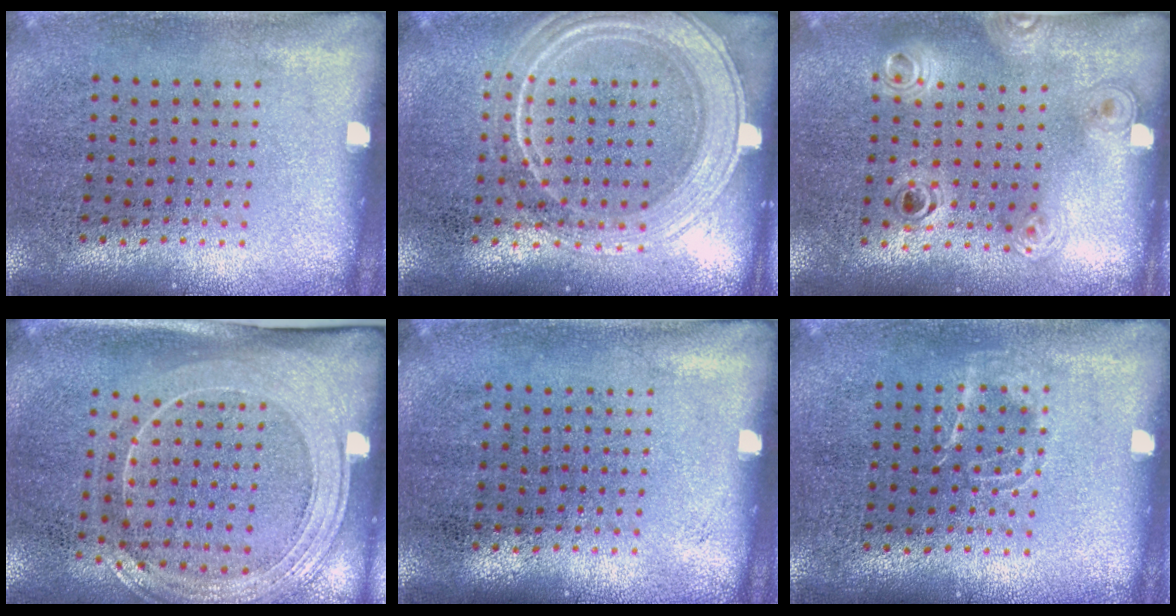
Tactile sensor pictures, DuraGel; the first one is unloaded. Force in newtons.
{"total": 2.0, "press": 2.0, "slide": 0.3}
{"total": 1.2, "press": 1.1, "slide": 0.5}
{"total": 2.2, "press": 1.8, "slide": 1.1}
{"total": 0.0}
{"total": 1.1, "press": 1.0, "slide": 0.3}